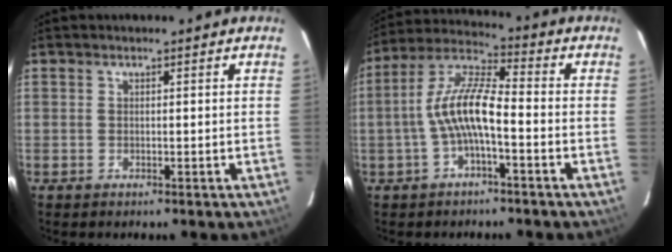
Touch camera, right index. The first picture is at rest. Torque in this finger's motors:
{"motor_torque": [0.61, -0.31, 0.74, 0.15]}